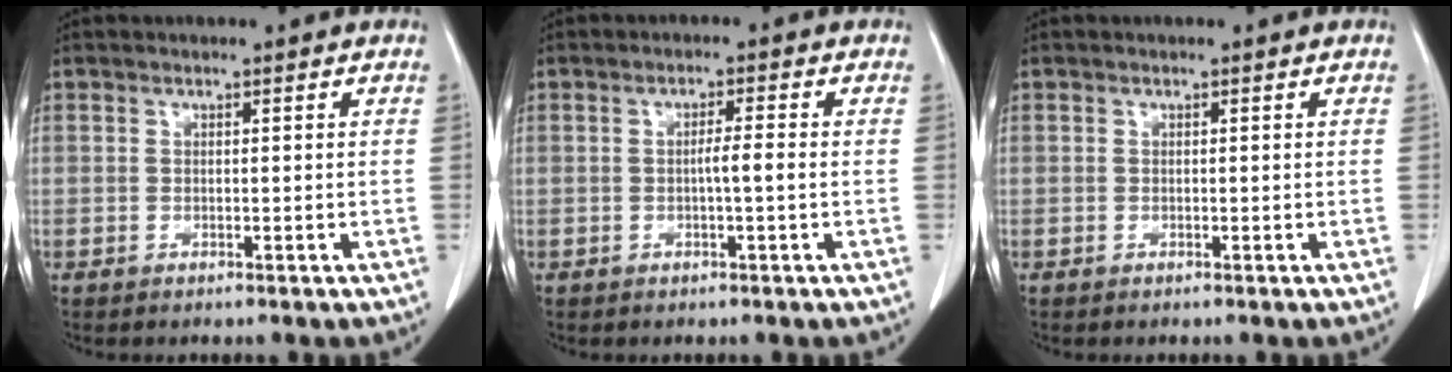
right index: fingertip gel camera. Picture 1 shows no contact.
{"total": 2.5, "force": [-0.3, -0.1, 2.4], "torque": [-0.040, 0.002, -0.006]}
{"total": 0.0}